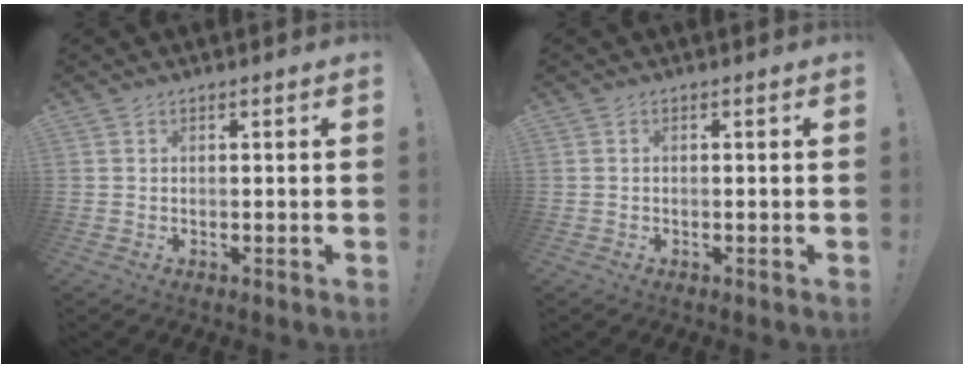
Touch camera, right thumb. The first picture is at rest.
{"total": 0.0}